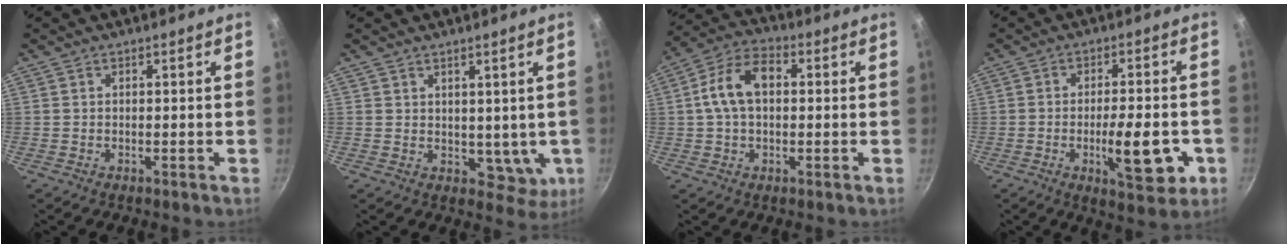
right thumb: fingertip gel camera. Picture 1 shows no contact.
{"total": 5.5, "force": [1.7, 4.0, 3.4], "torque": [-0.032, -0.013, 0.035]}
{"total": 10.4, "force": [1.1, 6.7, 7.9], "torque": [-0.136, 0.028, 0.007]}
{"total": 11.9, "force": [-3.4, 4.2, 10.6], "torque": [-0.131, 0.008, -0.043]}